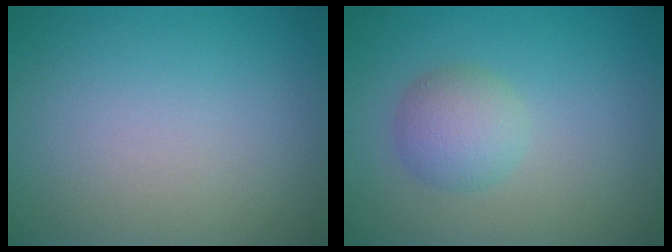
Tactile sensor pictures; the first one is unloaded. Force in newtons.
{"total": 3.0, "press": 3.0, "slide": 0.1}